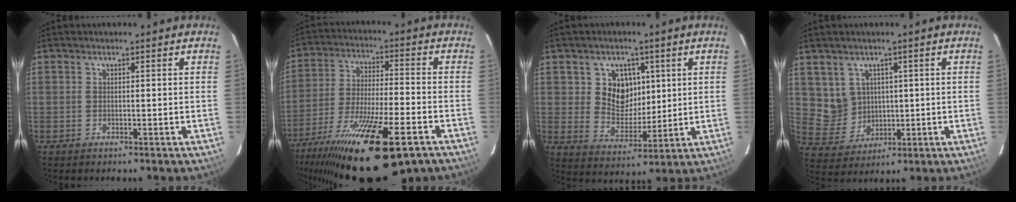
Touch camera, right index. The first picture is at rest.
{"total": 26.1, "force": [-17.3, 6.7, 18.3], "torque": [-0.346, -0.065, -0.277]}
{"total": 8.5, "force": [2.7, 7.2, 3.7], "torque": [-0.068, 0.003, 0.058]}
{"total": 6.6, "force": [2.1, 6.1, 1.4], "torque": [-0.034, 0.005, 0.060]}